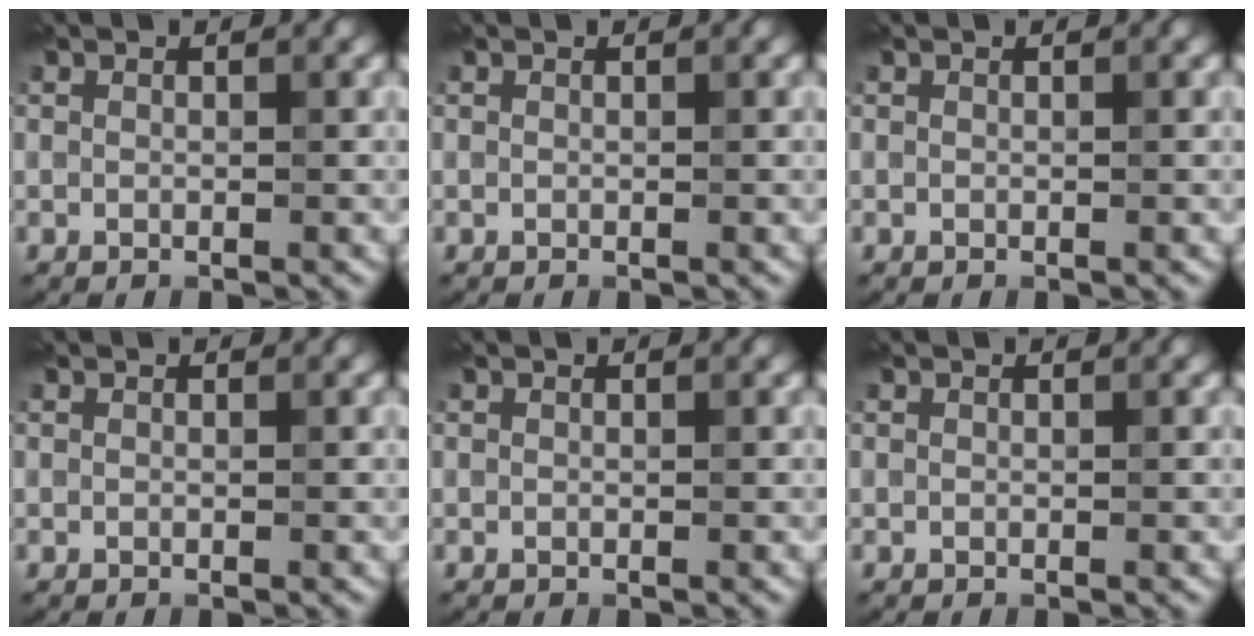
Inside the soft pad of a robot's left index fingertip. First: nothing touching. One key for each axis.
{"total": 0.0}
{"total": 0.0}
{"total": 0.0}
{"total": 0.0}
{"total": 0.0}